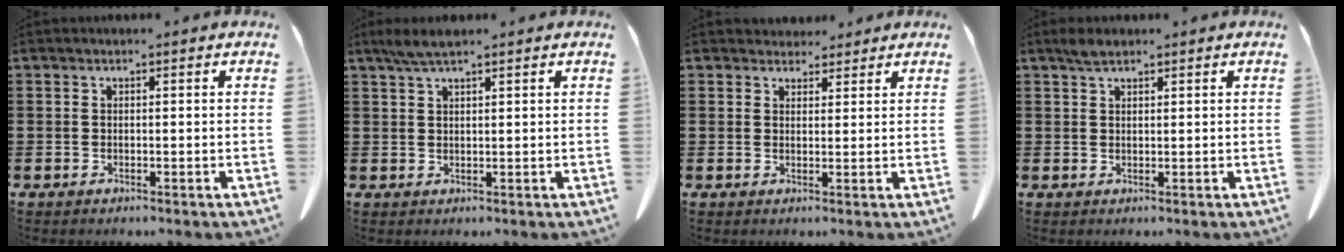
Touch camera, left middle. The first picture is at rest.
{"total": 2.9, "force": [2.1, 0.3, 2.0], "torque": [-0.044, 0.000, 0.039]}
{"total": 3.0, "force": [2.8, 1.2, 0.3], "torque": [-0.005, -0.006, 0.052]}
{"total": 1.9, "force": [1.5, 0.7, 1.0], "torque": [-0.023, 0.002, 0.029]}